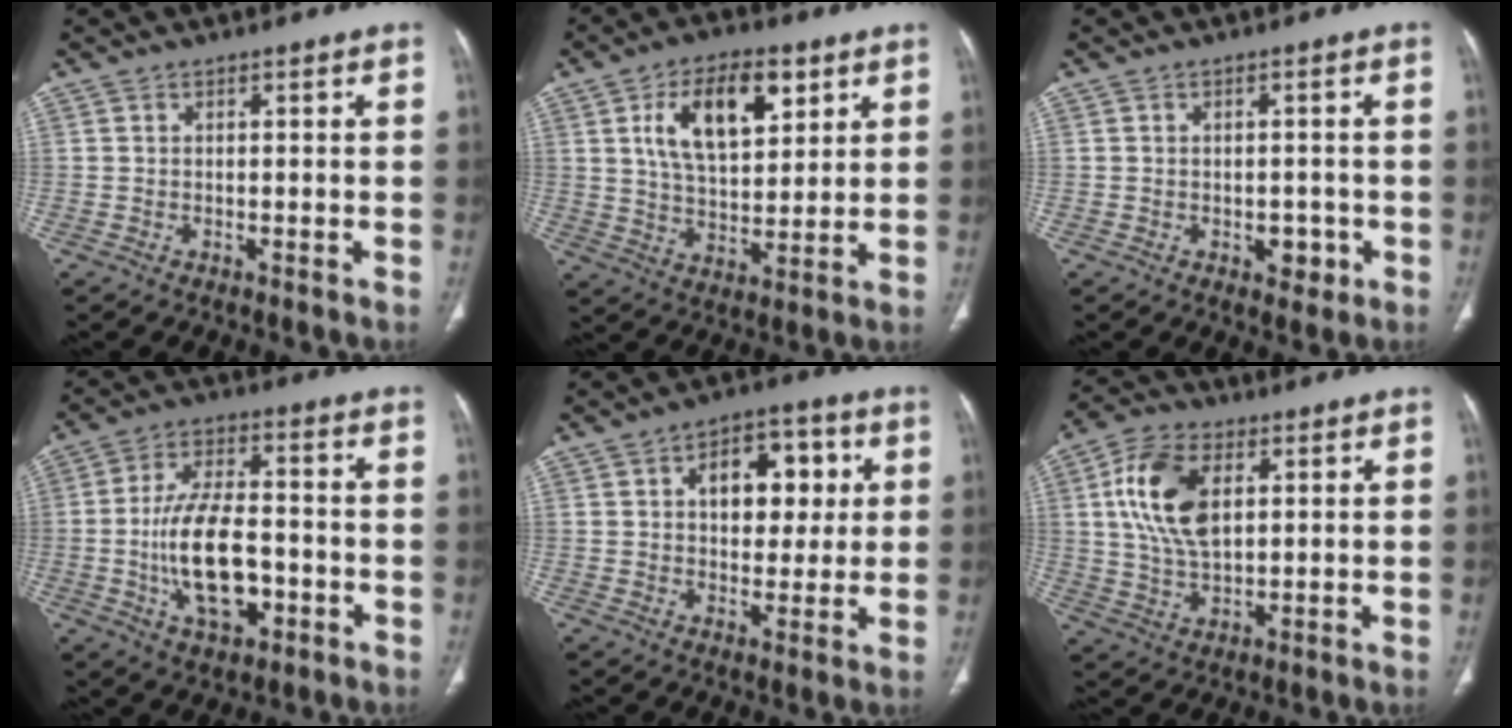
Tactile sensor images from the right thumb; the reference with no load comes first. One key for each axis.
{"total": 14.8, "fx": 5.9, "fy": 7.6, "fz": 11.2, "tx": -0.162, "ty": -0.016, "tz": 0.106}
{"total": 3.3, "fx": -1.1, "fy": 2.3, "fz": 2.2, "tx": -0.011, "ty": 0.004, "tz": -0.008}
{"total": 14.9, "fx": -3.1, "fy": 7.6, "fz": 12.4, "tx": -0.216, "ty": 0.018, "tz": -0.049}
{"total": 12.3, "fx": 3.1, "fy": 7.8, "fz": 9.0, "tx": -0.080, "ty": 0.007, "tz": 0.042}
{"total": 13.6, "fx": 3.4, "fy": 7.9, "fz": 10.5, "tx": -0.197, "ty": 0.000, "tz": 0.064}